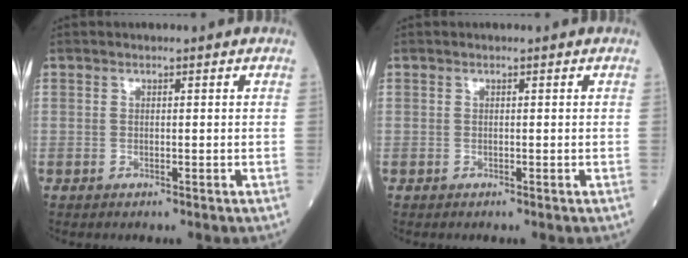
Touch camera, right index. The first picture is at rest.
{"total": 0.0}